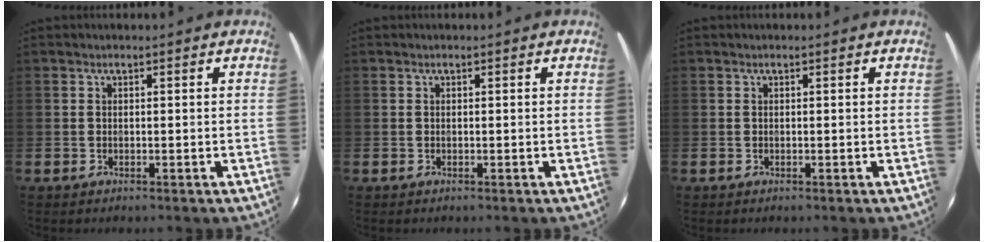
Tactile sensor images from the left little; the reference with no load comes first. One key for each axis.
{"total": 0.0}
{"total": 0.0}